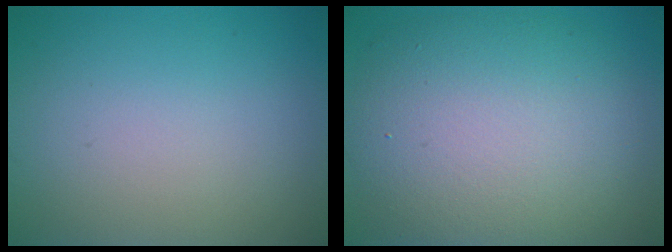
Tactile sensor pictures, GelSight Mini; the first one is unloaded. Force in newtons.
{"total": 10.7, "press": 10.7, "slide": 0.7}